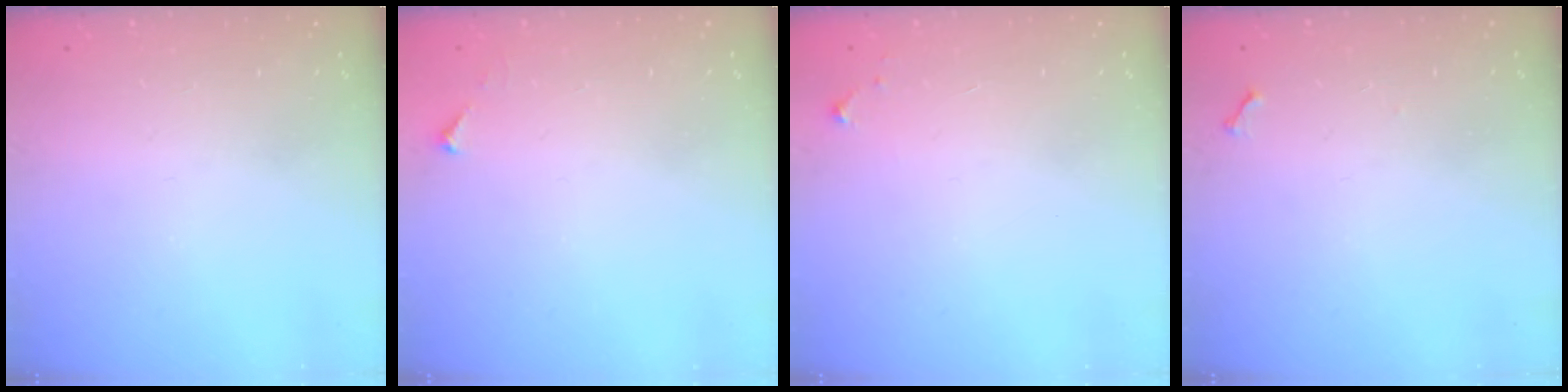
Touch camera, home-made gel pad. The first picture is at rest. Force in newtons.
{"total": 3.4, "press": 3.4, "slide": 0.4}
{"total": 4.3, "press": 4.3, "slide": 0.7}
{"total": 3.8, "press": 3.8, "slide": 0.5}